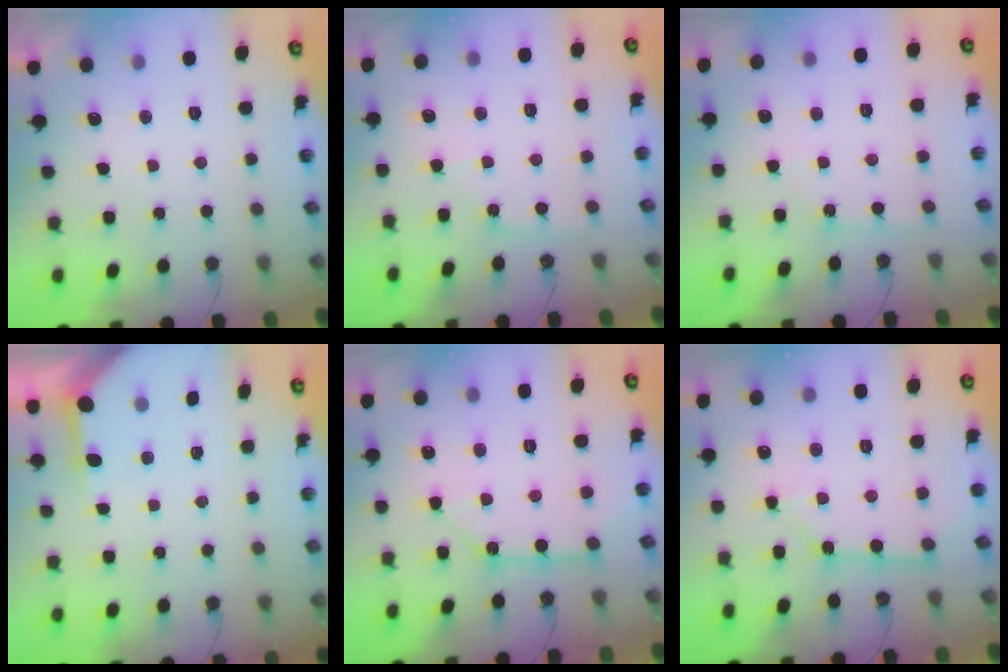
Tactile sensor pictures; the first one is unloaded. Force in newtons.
{"total": 2.5, "press": 2.5, "slide": 0.4}
{"total": 2.8, "press": 2.7, "slide": 0.4}
{"total": 3.5, "press": 3.5, "slide": 0.3}
{"total": 11.5, "press": 11.4, "slide": 1.2}
{"total": 5.1, "press": 5.1, "slide": 0.4}